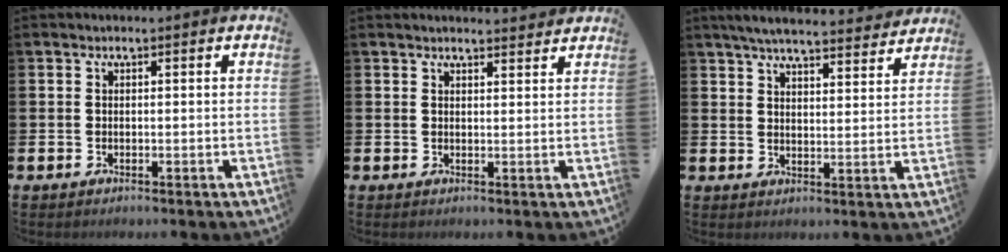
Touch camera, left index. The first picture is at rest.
{"total": 2.0, "force": [2.0, 0.2, 0.0], "torque": [0.006, -0.013, 0.035]}
{"total": 5.7, "force": [5.5, 0.6, 1.5], "torque": [-0.036, -0.035, 0.095]}